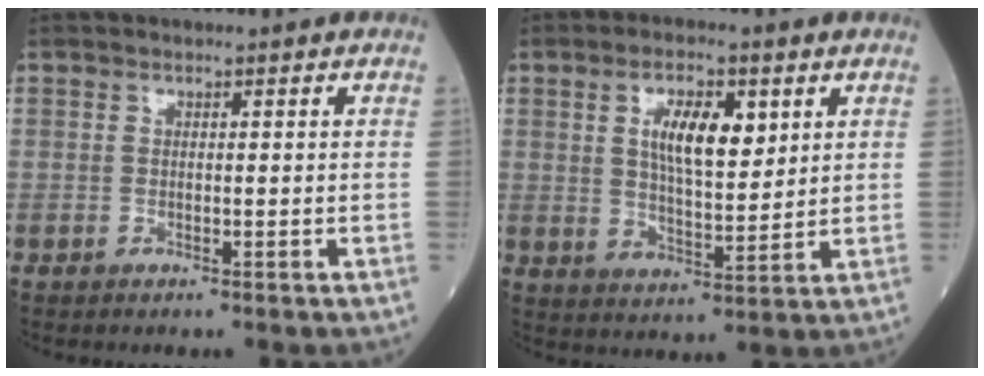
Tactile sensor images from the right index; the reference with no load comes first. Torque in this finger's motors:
{"motor_torque": [0.90, 0.30, 0.21, 0.10]}